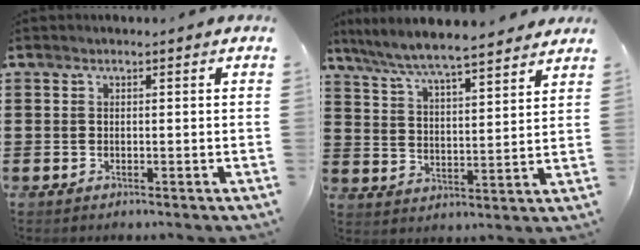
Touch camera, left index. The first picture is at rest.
{"total": 6.4, "force": [6.1, 0.0, 2.1], "torque": [-0.067, -0.036, 0.104]}